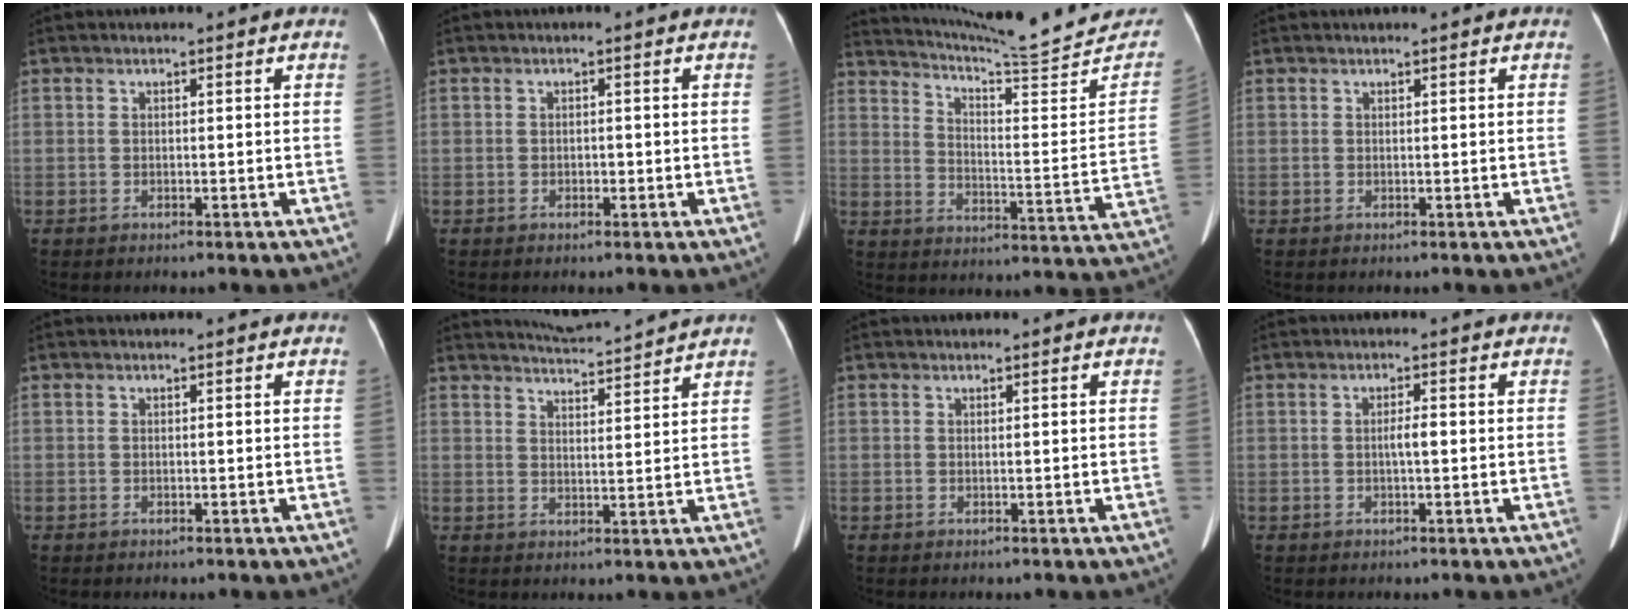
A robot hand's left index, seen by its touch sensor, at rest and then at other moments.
{"total": 0.9, "force": [-0.5, 0.5, 0.5], "torque": [-0.007, -0.001, -0.010]}
{"total": 21.7, "force": [20.5, 0.5, 7.1], "torque": [-0.109, -0.080, 0.270]}
{"total": 0.0}
{"total": 0.0}
{"total": 6.8, "force": [6.7, -0.9, 1.2], "torque": [-0.031, 0.005, 0.099]}
{"total": 0.0}
{"total": 1.6, "force": [-0.3, 0.2, 1.5], "torque": [-0.028, 0.000, -0.007]}